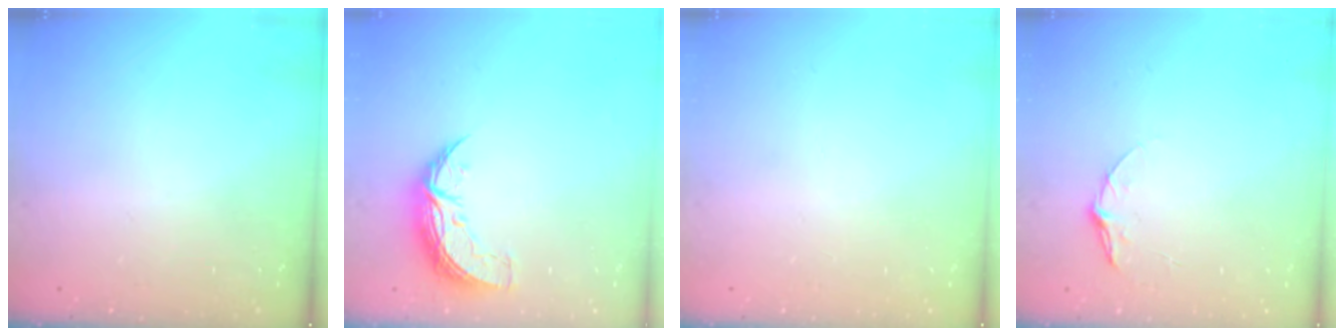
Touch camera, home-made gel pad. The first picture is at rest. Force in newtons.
{"total": 8.4, "press": 8.4, "slide": 0.3}
{"total": 0.0}
{"total": 5.8, "press": 5.8, "slide": 0.5}